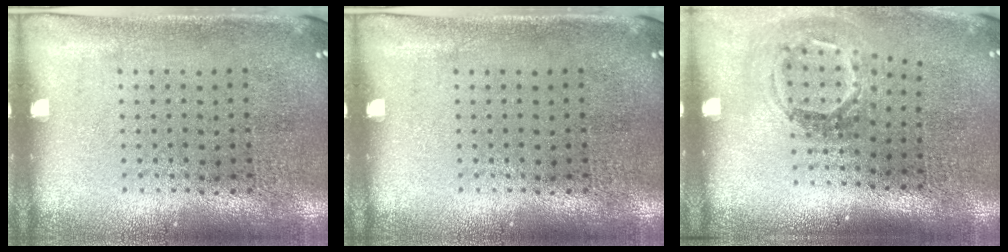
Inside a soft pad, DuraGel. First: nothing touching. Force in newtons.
{"total": 0.0}
{"total": 1.8, "press": 1.2, "slide": 1.4}